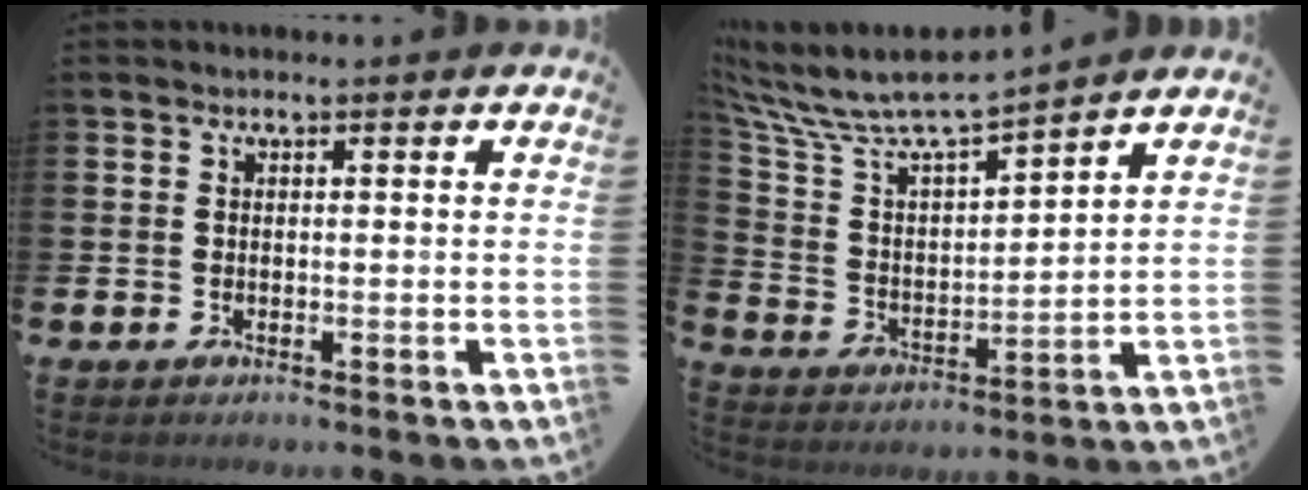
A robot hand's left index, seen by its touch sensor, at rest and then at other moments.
{"total": 7.4, "force": [7.1, 1.1, 2.0], "torque": [-0.083, -0.059, 0.117]}